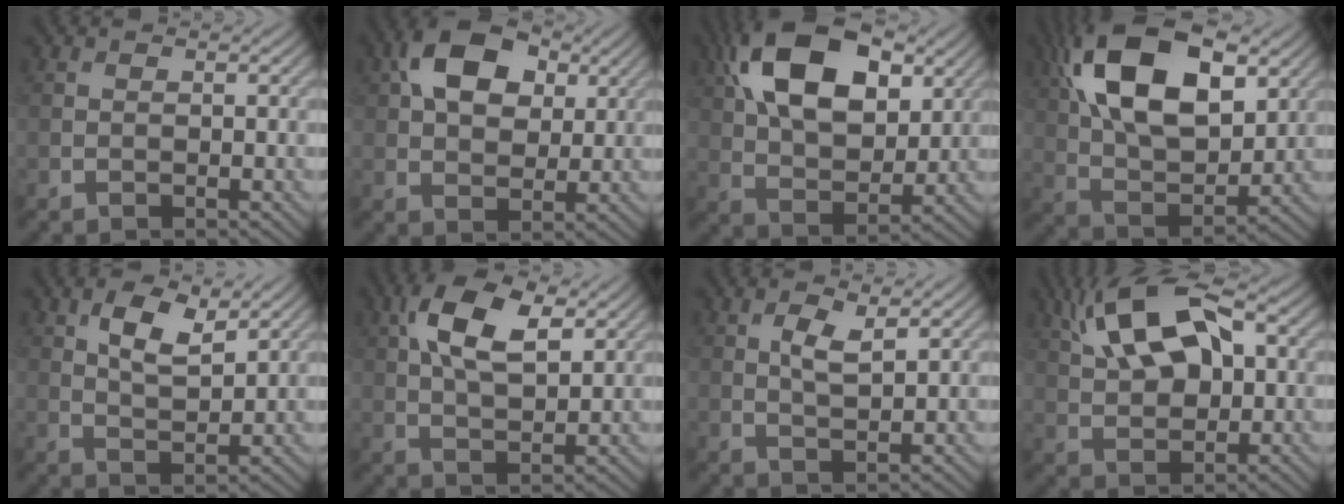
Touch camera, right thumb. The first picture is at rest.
{"total": 10.3, "force": [3.7, 6.6, 7.0], "torque": [-0.141, 0.018, 0.060]}
{"total": 16.2, "force": [6.4, 9.1, 11.7], "torque": [-0.232, 0.023, 0.101]}
{"total": 17.9, "force": [7.4, 9.3, 13.4], "torque": [-0.275, 0.029, 0.117]}
{"total": 5.6, "force": [2.9, 2.3, 4.2], "torque": [-0.085, -0.003, 0.055]}
{"total": 10.1, "force": [3.9, 4.8, 8.0], "torque": [-0.172, 0.015, 0.071]}
{"total": 3.3, "force": [1.3, 1.1, 2.9], "torque": [-0.064, -0.002, 0.027]}
{"total": 12.6, "force": [4.7, 6.2, 9.9], "torque": [-0.193, 0.032, 0.072]}